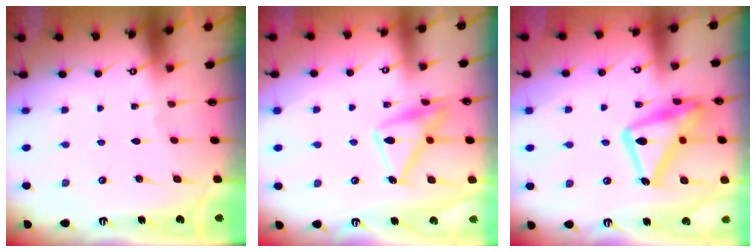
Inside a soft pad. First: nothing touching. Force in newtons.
{"total": 16.2, "press": 16.2, "slide": 1.0}
{"total": 20.7, "press": 20.6, "slide": 1.3}